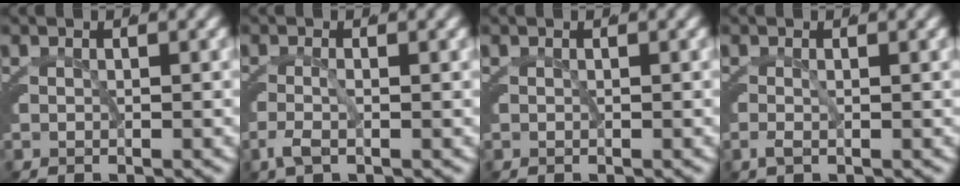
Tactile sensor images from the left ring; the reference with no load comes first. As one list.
[{"total": 1.9, "force": [-1.1, 0.6, 1.4], "torque": [-0.038, -0.013, -0.014]}, {"total": 0.0}, {"total": 0.9, "force": [-0.6, 0.3, 0.7], "torque": [-0.020, -0.012, -0.005]}]